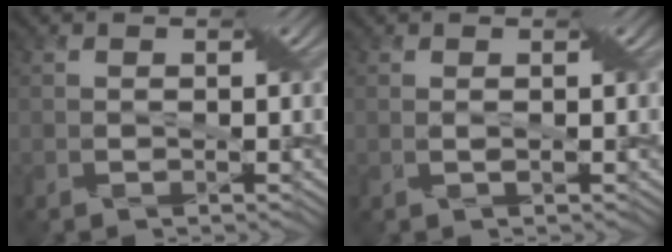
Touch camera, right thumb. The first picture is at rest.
{"total": 0.8, "force": [0.1, -0.2, 0.7], "torque": [-0.028, -0.005, 0.006]}